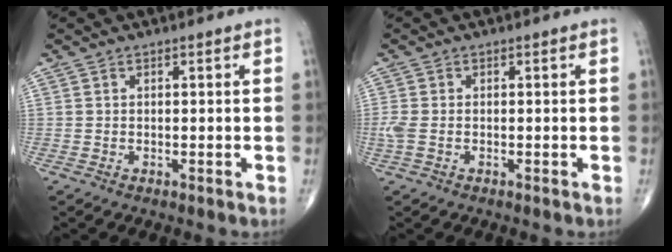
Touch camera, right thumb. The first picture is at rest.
{"total": 2.5, "force": [-0.4, 1.4, 2.0], "torque": [-0.065, 0.004, -0.007]}